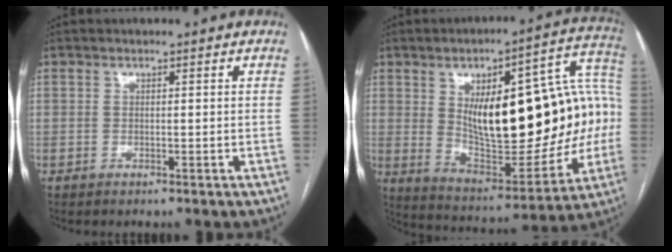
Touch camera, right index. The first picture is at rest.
{"total": 28.0, "force": [1.9, 10.1, 26.0], "torque": [-0.335, 0.045, 0.049]}